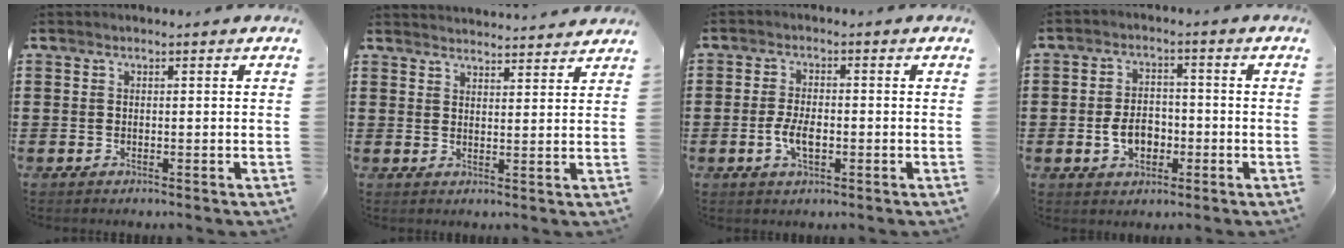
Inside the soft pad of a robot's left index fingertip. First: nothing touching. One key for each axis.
{"total": 3.0, "fx": 3.0, "fy": -0.2, "fz": -0.2, "tx": 0.002, "ty": -0.018, "tz": 0.054}
{"total": 4.3, "fx": -1.1, "fy": 1.9, "fz": 3.7, "tx": -0.086, "ty": -0.002, "tz": -0.025}
{"total": 5.2, "fx": -1.7, "fy": 3.4, "fz": 3.6, "tx": -0.065, "ty": 0.002, "tz": -0.035}